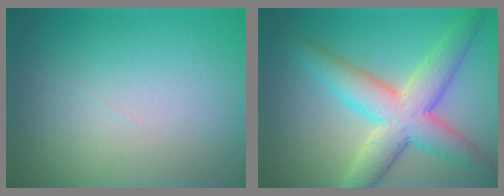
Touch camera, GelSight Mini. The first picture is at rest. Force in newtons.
{"total": 7.5, "press": 7.5, "slide": 0.3}